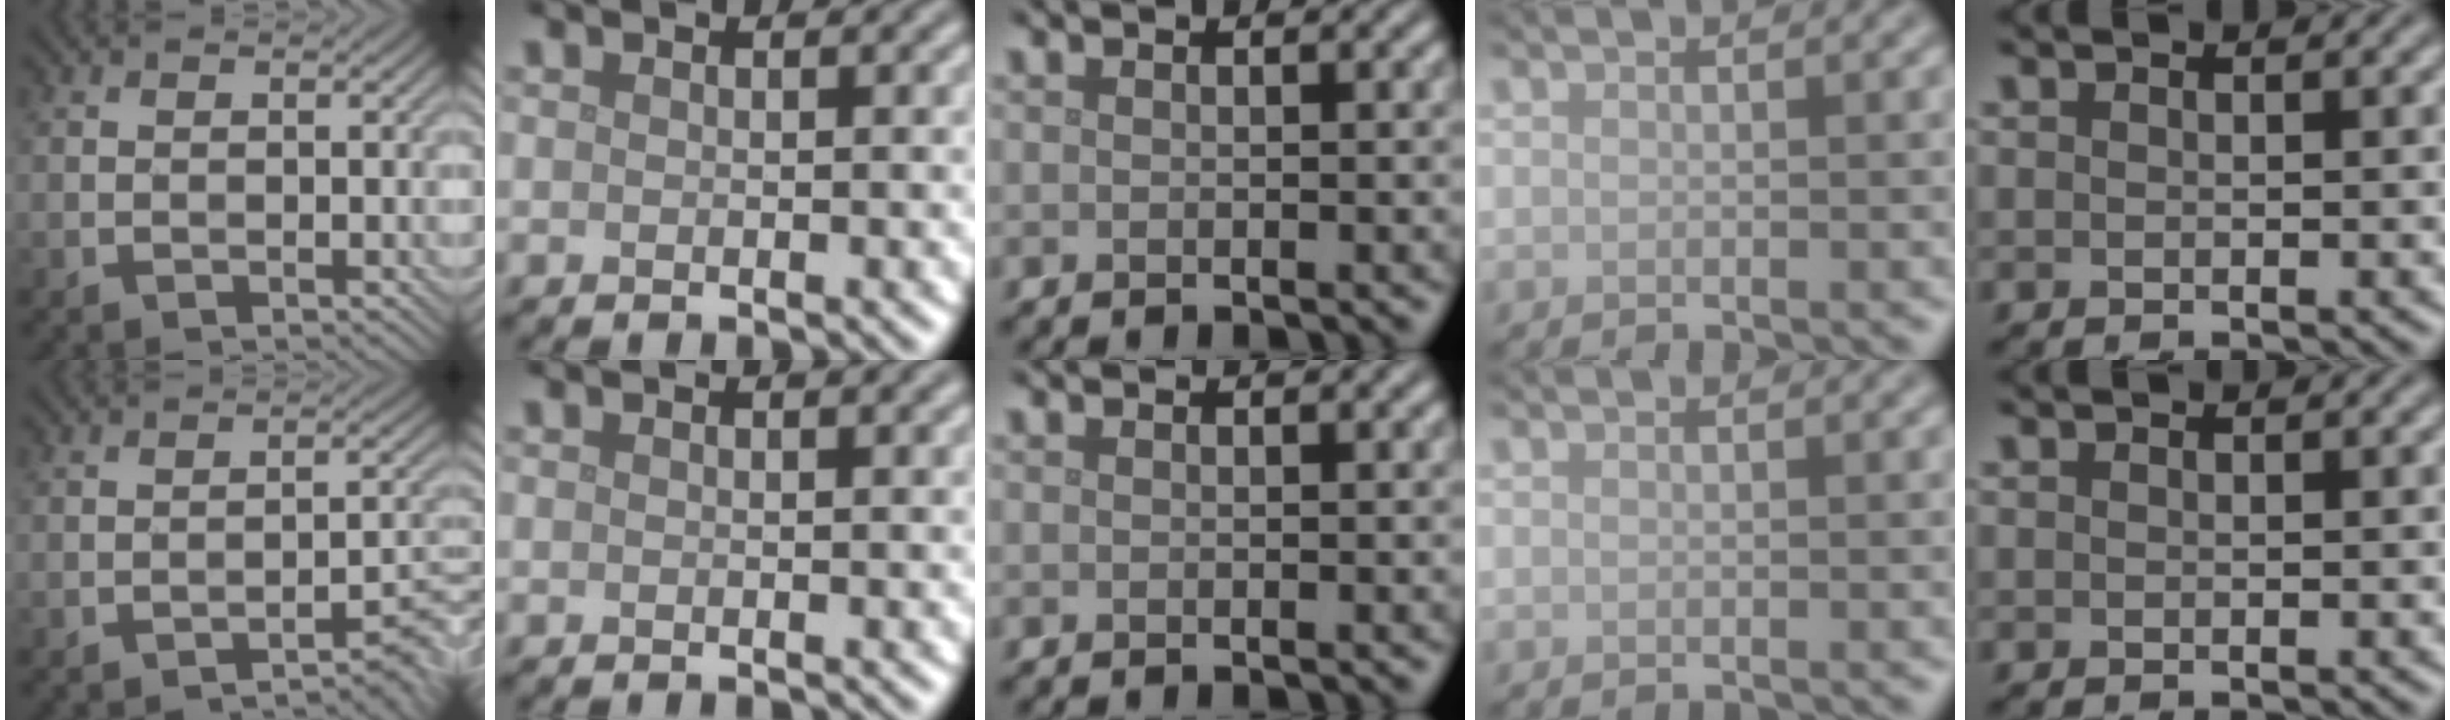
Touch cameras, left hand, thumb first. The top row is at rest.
{"thumb": {"total": 2.6, "force": [-2.3, 0.1, 1.3], "torque": [-0.016, 0.015, -0.034]}, "index": {"total": 0.9, "force": [0.5, 0.2, 0.6], "torque": [-0.005, 0.005, 0.007]}}